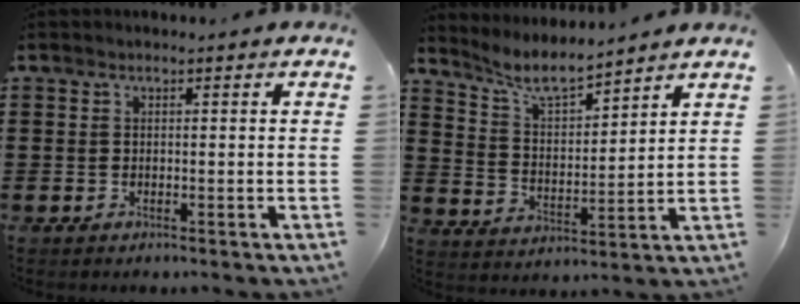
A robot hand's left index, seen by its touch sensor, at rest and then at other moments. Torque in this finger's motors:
{"motor_torque": [1.10, 1.04, 0.09, 0.02]}